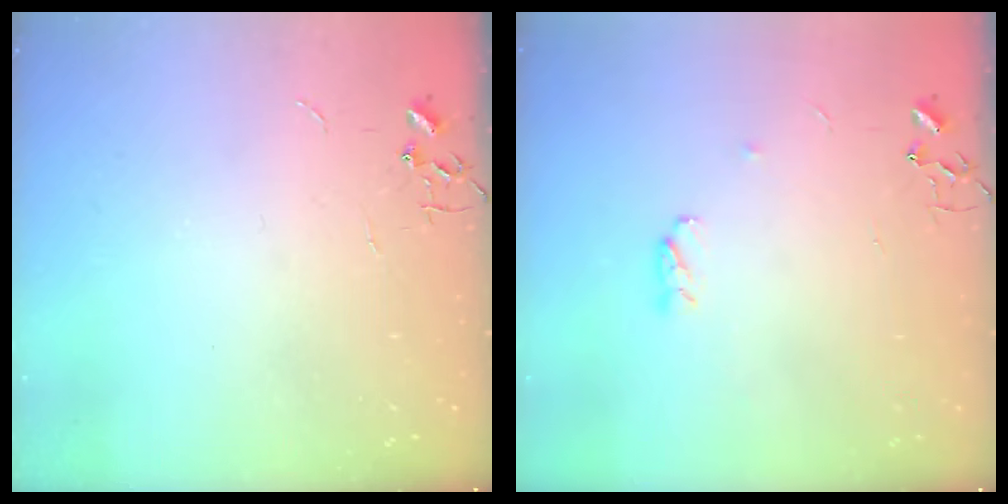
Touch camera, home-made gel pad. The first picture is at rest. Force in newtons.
{"total": 3.8, "press": 3.8, "slide": 0.6}